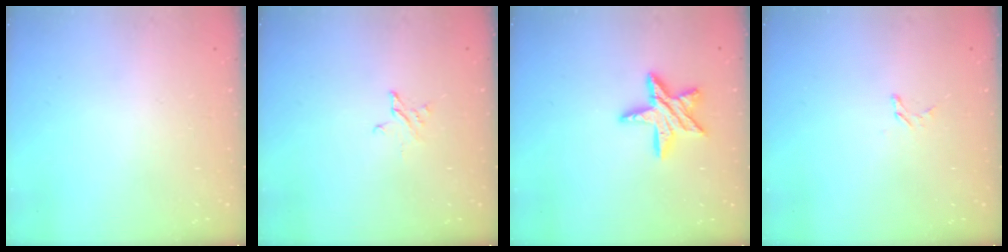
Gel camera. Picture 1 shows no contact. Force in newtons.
{"total": 2.5, "press": 2.5, "slide": 0.1}
{"total": 11.9, "press": 11.9, "slide": 0.9}
{"total": 2.4, "press": 2.4, "slide": 0.2}